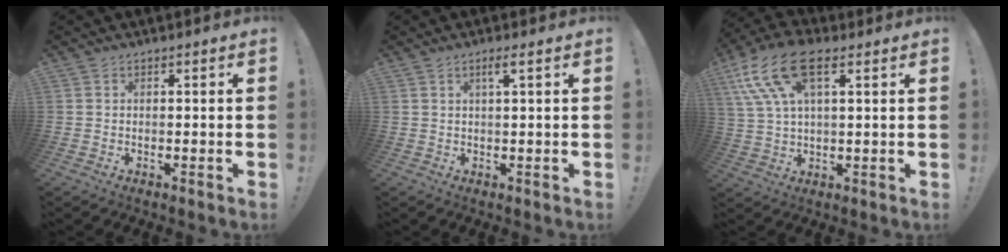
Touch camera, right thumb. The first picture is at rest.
{"total": 2.5, "force": [0.8, -0.2, 2.3], "torque": [-0.046, 0.001, 0.010]}
{"total": 15.7, "force": [7.2, 7.1, 12.1], "torque": [-0.252, -0.012, 0.129]}